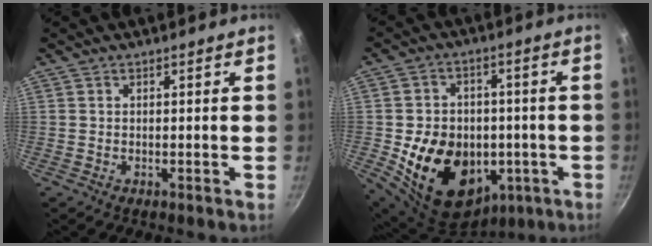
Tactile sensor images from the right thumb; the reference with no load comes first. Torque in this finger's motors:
{"motor_torque": [-0.55, 1.66, 0.69, 0.38, 0.45]}